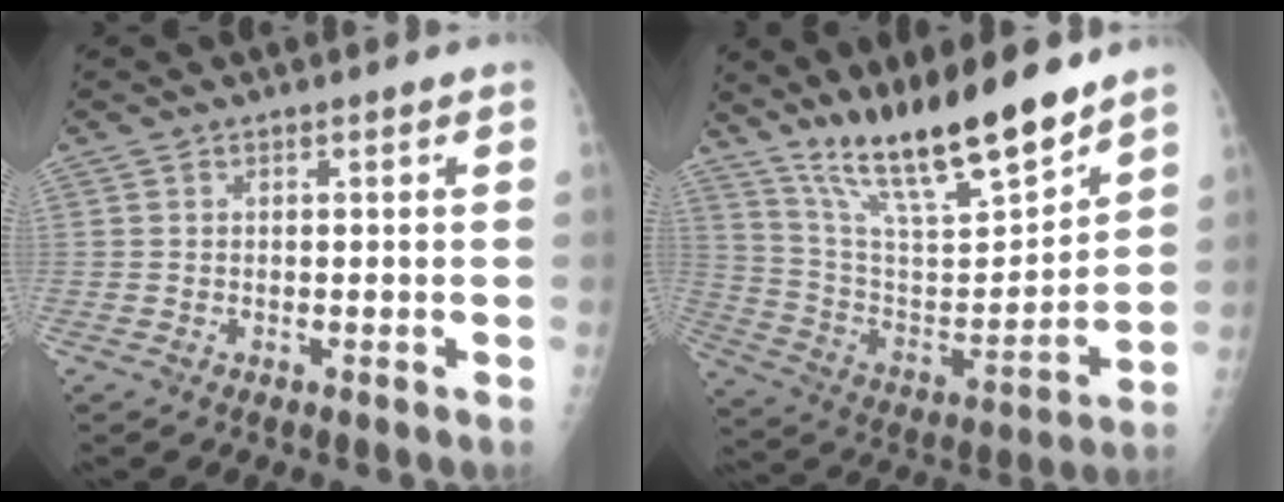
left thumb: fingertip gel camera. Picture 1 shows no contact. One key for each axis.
{"total": 20.9, "fx": 16.3, "fy": 4.1, "fz": 12.4, "tx": -0.184, "ty": -0.086, "tz": 0.294}